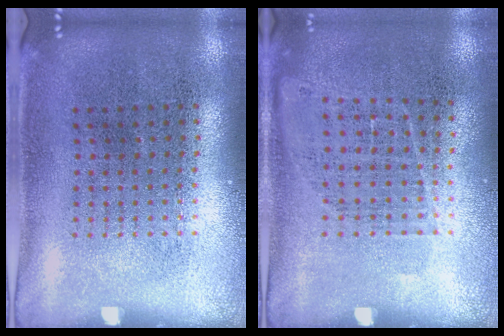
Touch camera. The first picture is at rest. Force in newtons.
{"total": 0.9, "press": 0.7, "slide": 0.5}